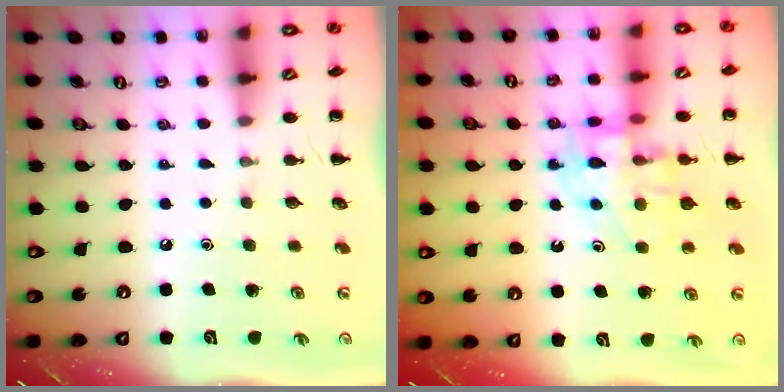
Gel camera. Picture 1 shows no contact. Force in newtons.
{"total": 13.2, "press": 12.9, "slide": 2.9}